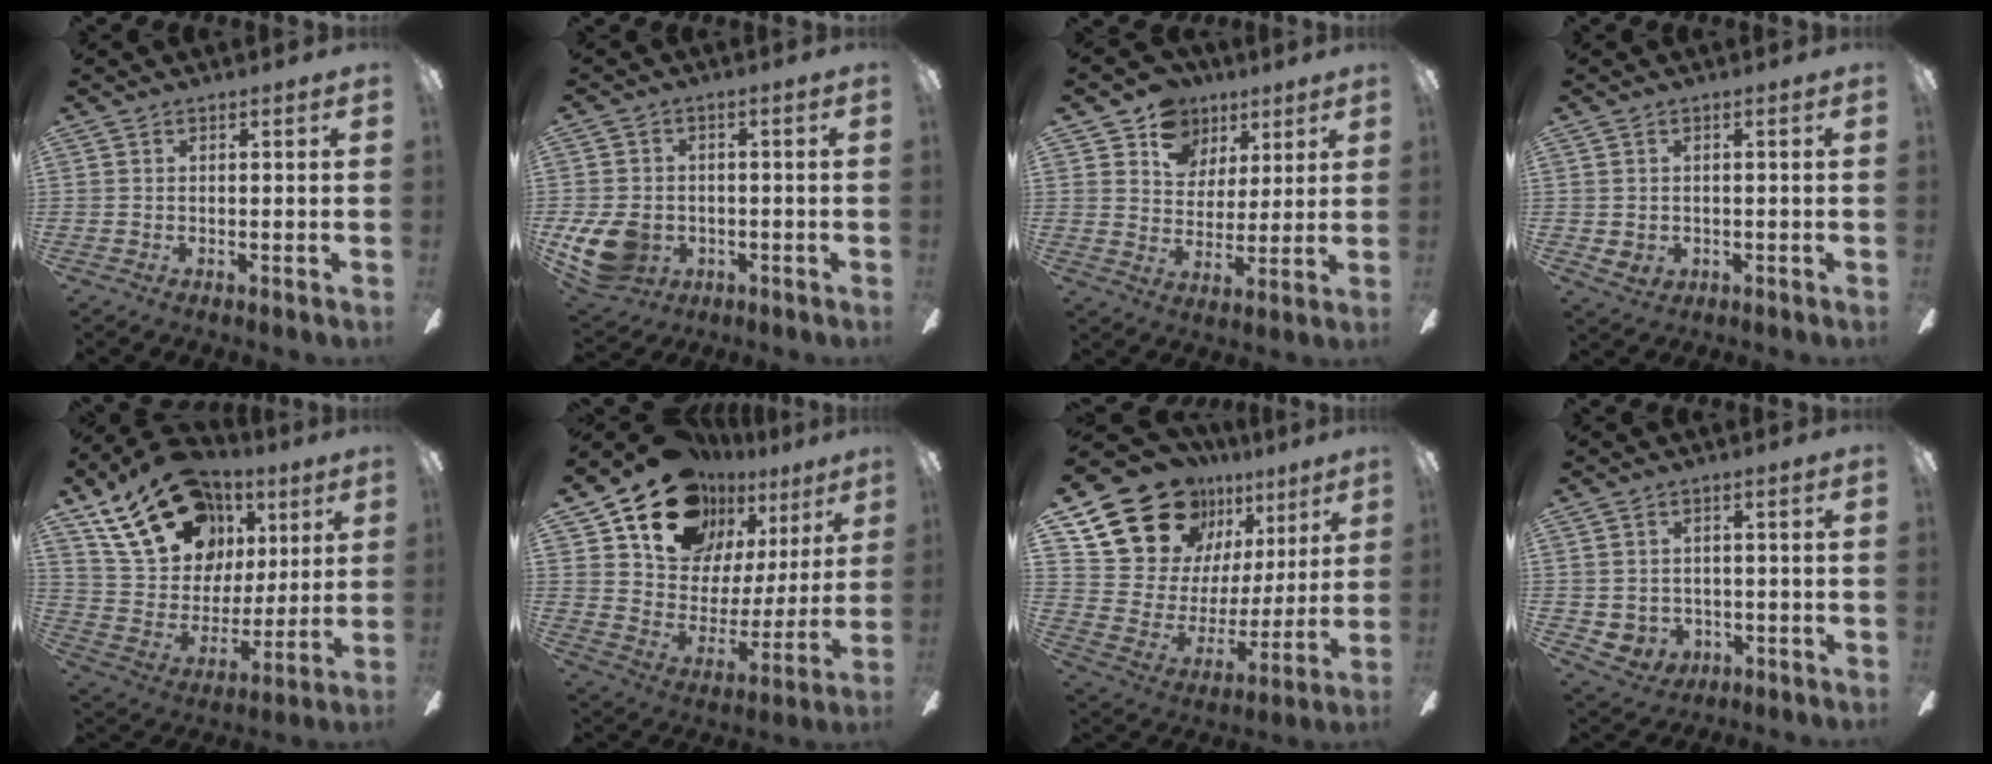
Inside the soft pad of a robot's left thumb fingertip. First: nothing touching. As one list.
[{"total": 11.1, "force": [-3.2, 8.7, 6.2], "torque": [-0.135, 0.012, -0.056]}, {"total": 11.2, "force": [7.0, 8.5, 2.5], "torque": [-0.045, -0.042, 0.131]}, {"total": 1.8, "force": [0.4, 1.6, 0.8], "torque": [-0.016, 0.001, 0.008]}, {"total": 23.8, "force": [13.4, 15.8, 11.8], "torque": [-0.202, -0.054, 0.254]}, {"total": 18.4, "force": [13.3, 11.1, 6.2], "torque": [-0.115, -0.094, 0.244]}, {"total": 22.2, "force": [15.8, 13.2, 8.5], "torque": [-0.156, -0.101, 0.305]}, {"total": 3.4, "force": [0.9, 3.3, 0.4], "torque": [-0.021, -0.001, 0.018]}]